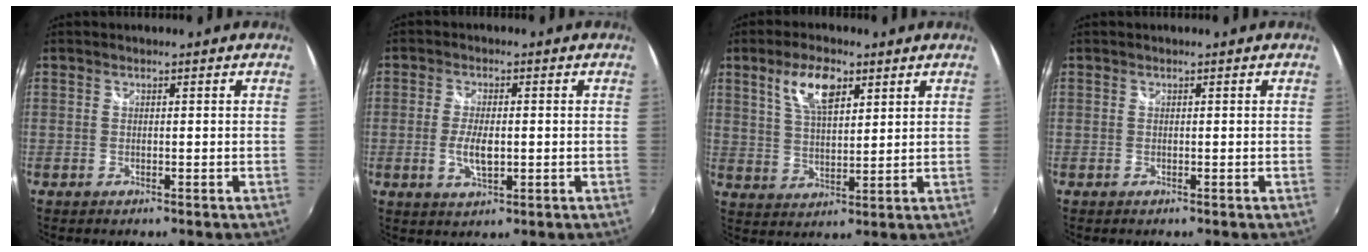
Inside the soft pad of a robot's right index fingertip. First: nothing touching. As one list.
[{"total": 5.0, "force": [-0.8, 2.1, 4.5], "torque": [-0.091, -0.005, -0.014]}, {"total": 8.4, "force": [4.4, 3.4, 6.3], "torque": [-0.119, 0.012, 0.083]}, {"total": 0.0}]